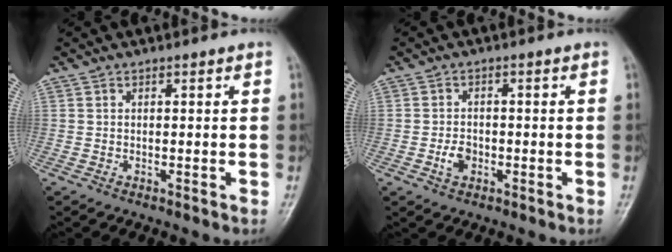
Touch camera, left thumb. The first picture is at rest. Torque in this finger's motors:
{"motor_torque": [0.02, 0.87, 0.10, 0.22, 0.00]}